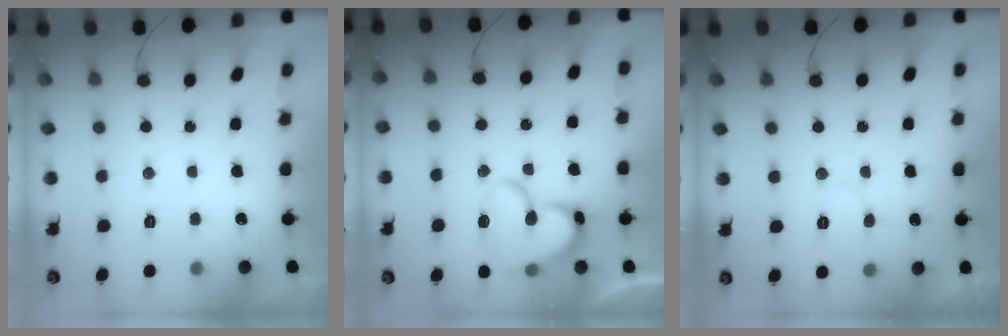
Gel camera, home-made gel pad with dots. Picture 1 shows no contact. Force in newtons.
{"total": 15.0, "press": 14.8, "slide": 1.8}
{"total": 5.3, "press": 5.3, "slide": 0.6}